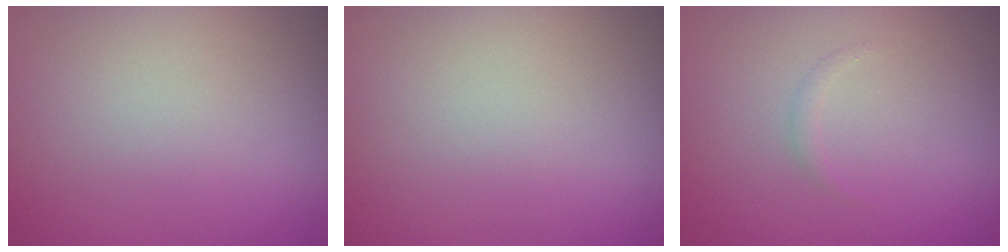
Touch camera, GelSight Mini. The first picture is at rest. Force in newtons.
{"total": 0.0}
{"total": 0.5, "press": 0.5, "slide": 0.0}